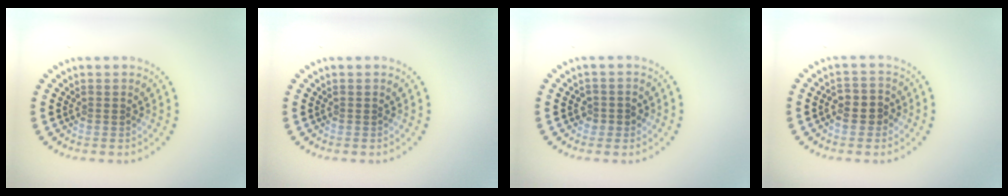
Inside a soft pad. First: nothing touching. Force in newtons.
{"total": 0.0}
{"total": 1.3, "press": 1.3, "slide": 0.3}
{"total": 2.5, "press": 2.3, "slide": 1.0}